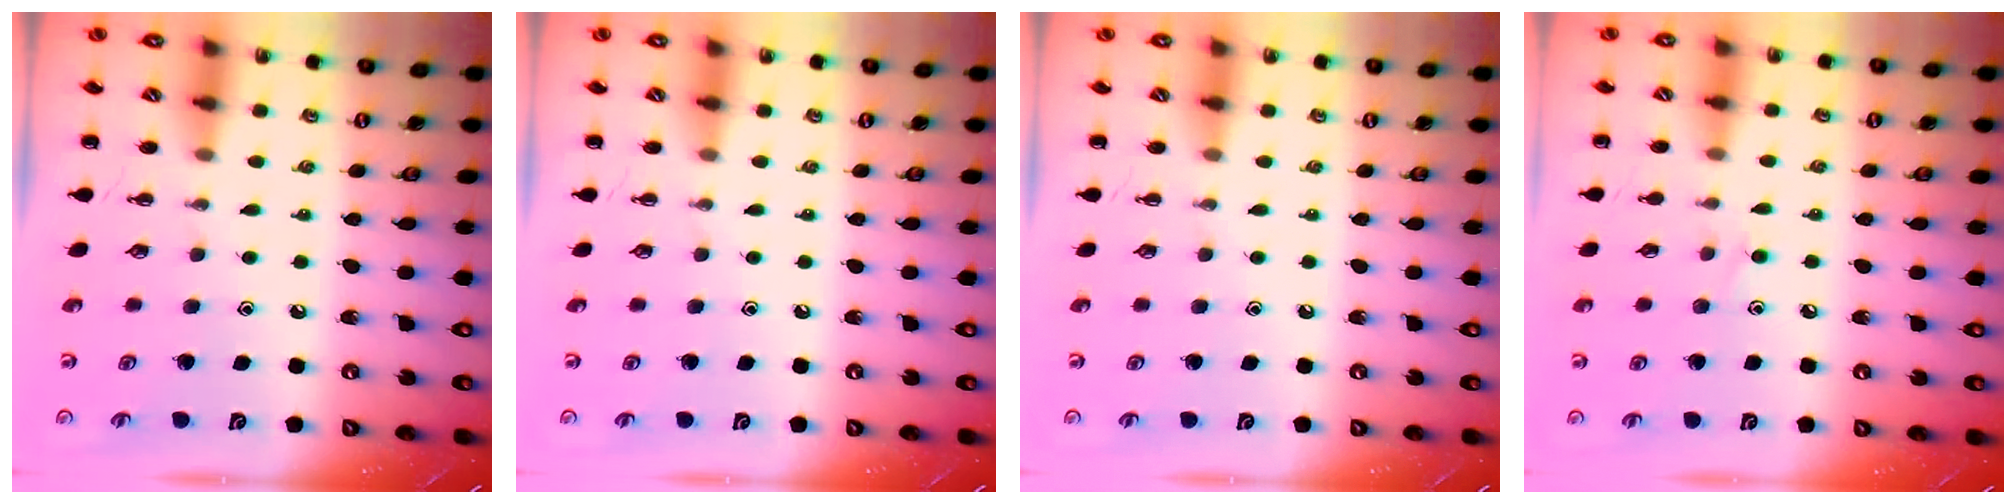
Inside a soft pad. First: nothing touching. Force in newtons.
{"total": 0.0}
{"total": 0.0}
{"total": 6.5, "press": 6.1, "slide": 2.3}